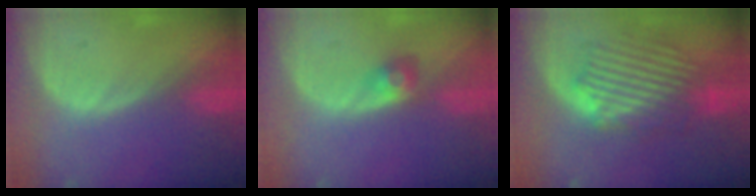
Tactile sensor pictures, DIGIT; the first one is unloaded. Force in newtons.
{"total": 3.0, "press": 2.6, "slide": 1.4}
{"total": 9.0, "press": 8.6, "slide": 2.7}